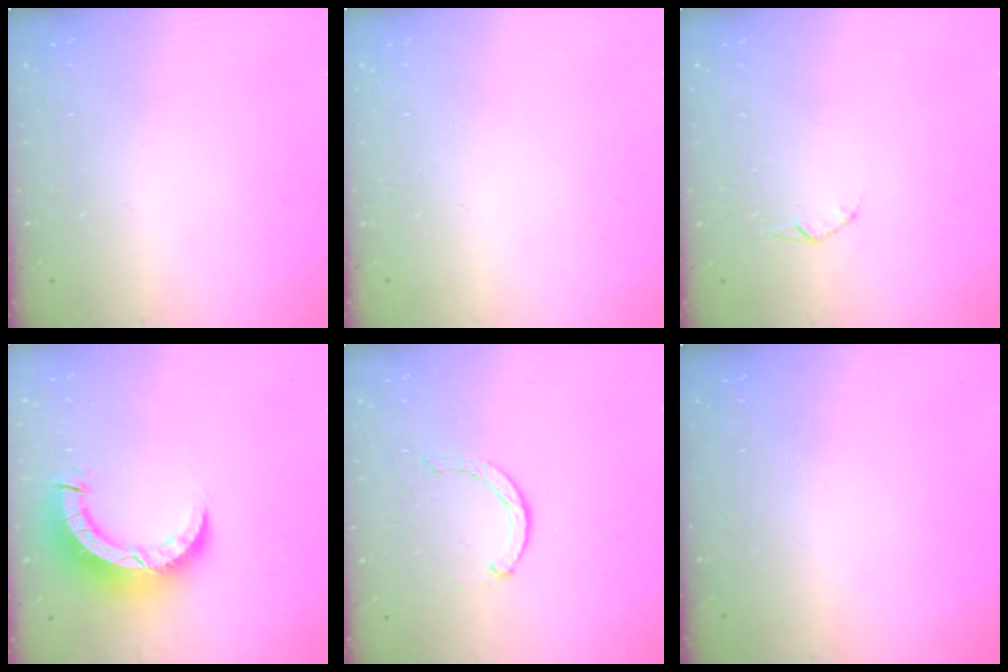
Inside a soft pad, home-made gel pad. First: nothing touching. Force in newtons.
{"total": 0.0}
{"total": 1.4, "press": 1.4, "slide": 0.3}
{"total": 9.0, "press": 9.0, "slide": 0.9}
{"total": 1.7, "press": 1.6, "slide": 0.3}
{"total": 0.0}